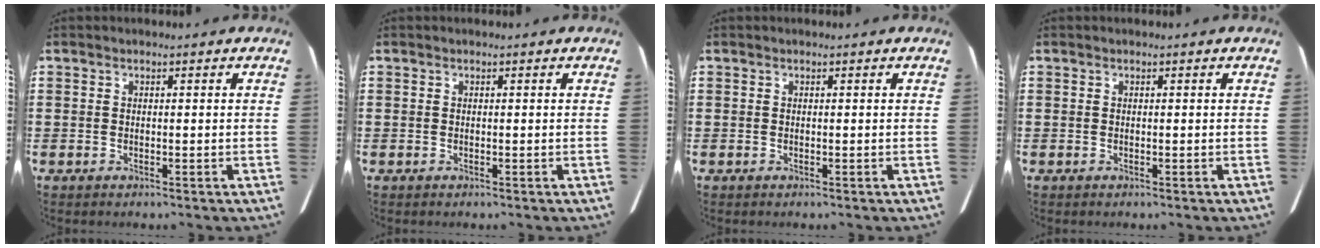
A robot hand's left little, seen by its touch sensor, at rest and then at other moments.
{"total": 0.0}
{"total": 0.0}
{"total": 0.0}